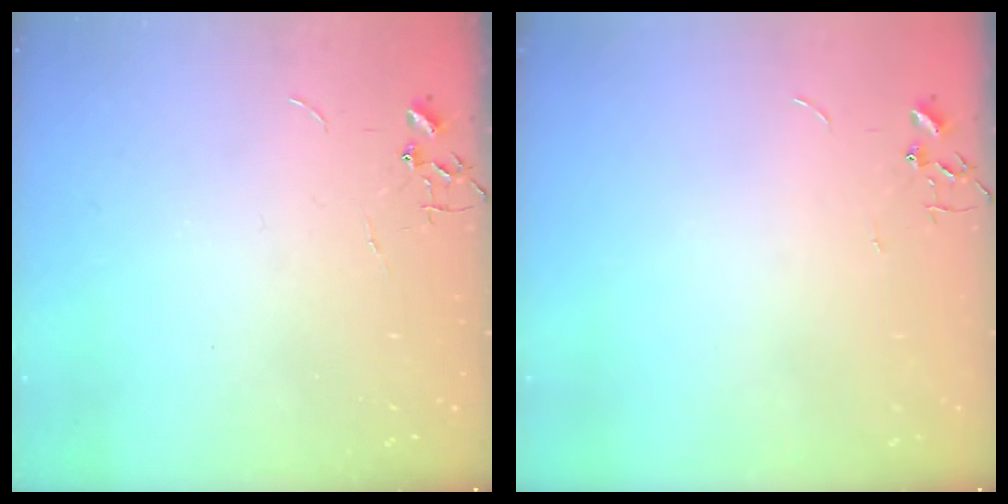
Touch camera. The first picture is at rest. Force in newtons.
{"total": 0.0}